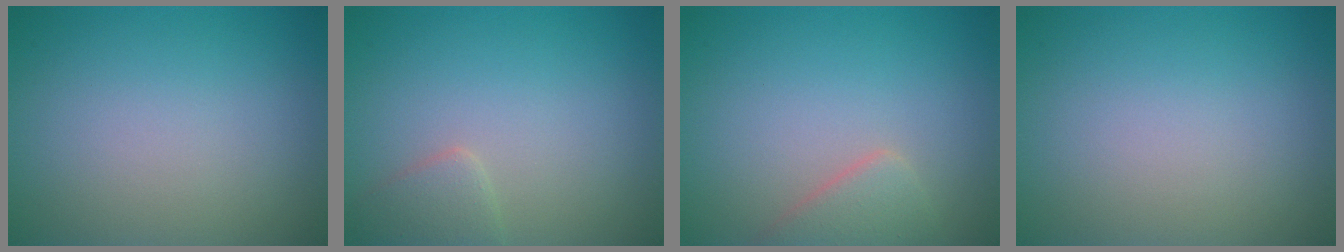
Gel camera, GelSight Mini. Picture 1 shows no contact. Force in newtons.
{"total": 1.7, "press": 1.7, "slide": 0.1}
{"total": 2.4, "press": 2.4, "slide": 0.2}
{"total": 0.0}